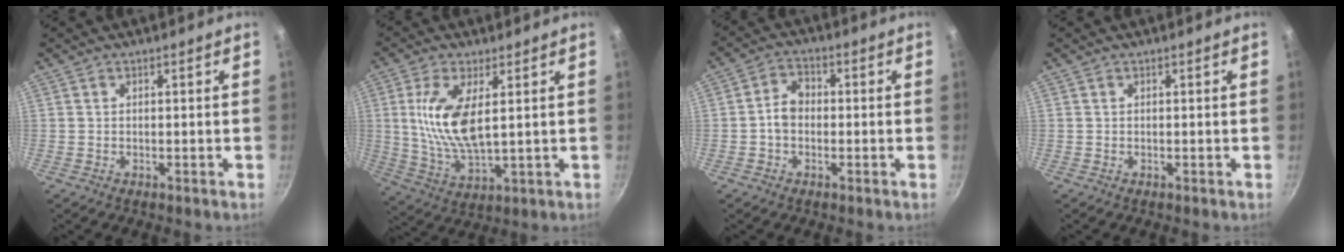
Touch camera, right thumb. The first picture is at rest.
{"total": 11.8, "force": [2.5, 5.0, 10.4], "torque": [-0.208, -0.014, 0.056]}
{"total": 4.7, "force": [-0.7, 3.6, 3.0], "torque": [-0.034, 0.020, -0.021]}
{"total": 0.0}